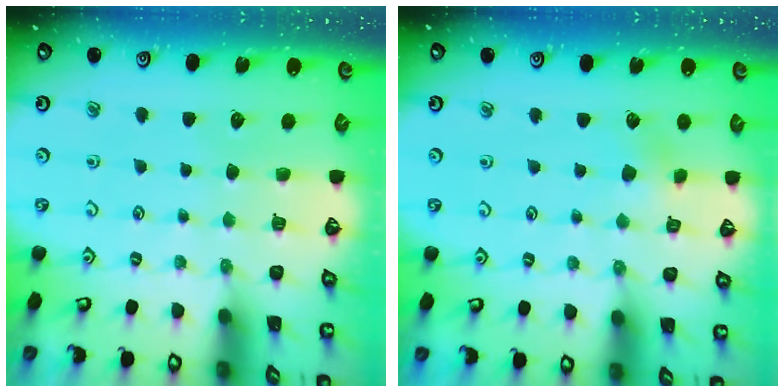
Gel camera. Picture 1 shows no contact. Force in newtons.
{"total": 2.9, "press": 2.8, "slide": 0.2}